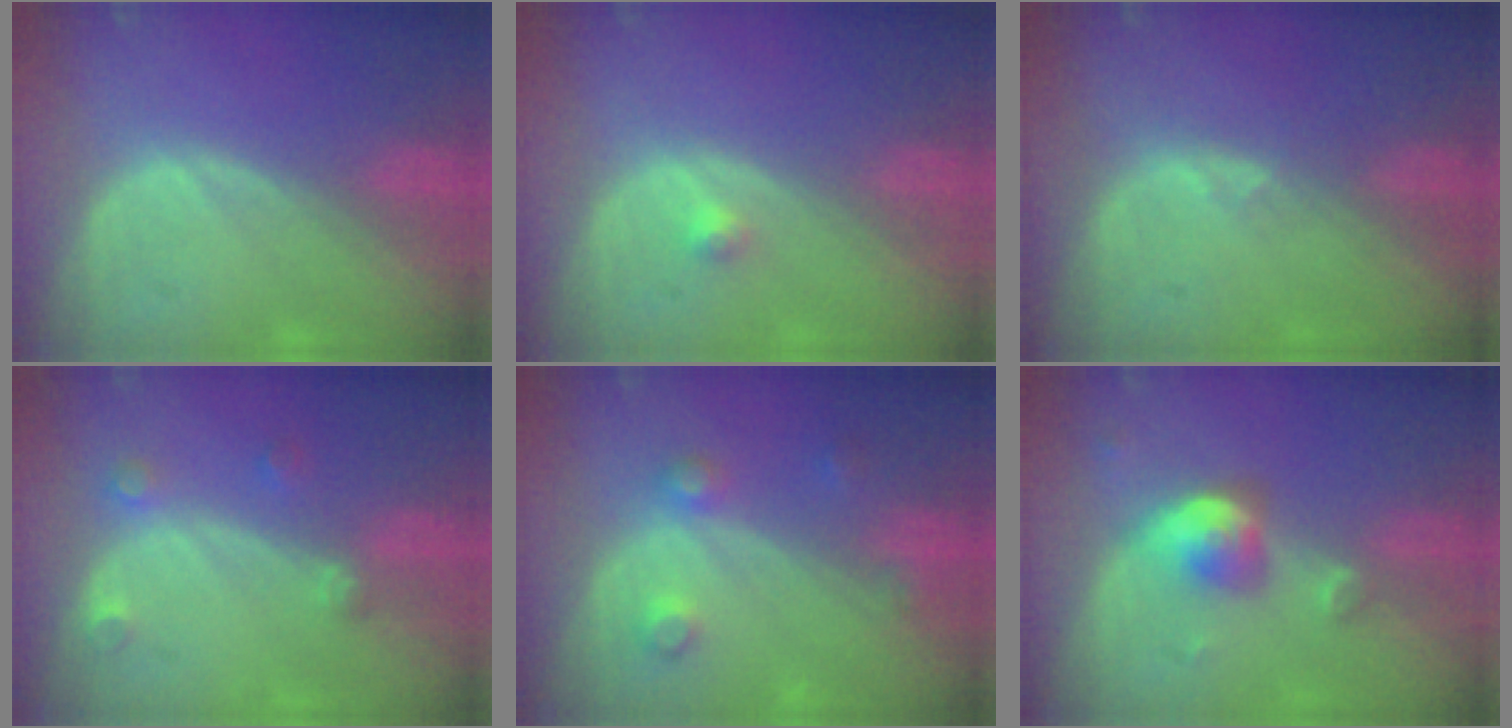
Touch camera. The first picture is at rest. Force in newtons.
{"total": 1.2, "press": 1.1, "slide": 0.6}
{"total": 0.7, "press": 0.6, "slide": 0.3}
{"total": 2.6, "press": 2.6, "slide": 0.5}
{"total": 3.6, "press": 3.5, "slide": 0.1}
{"total": 5.0, "press": 4.7, "slide": 1.6}